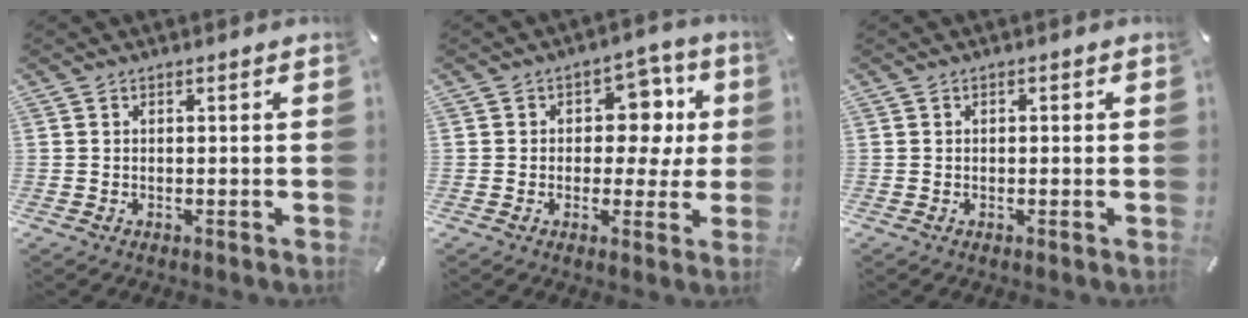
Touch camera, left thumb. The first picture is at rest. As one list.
[{"total": 10.2, "force": [2.1, 7.9, 6.2], "torque": [-0.069, -0.013, 0.034]}, {"total": 0.6, "force": [-0.1, 0.5, 0.3], "torque": [-0.006, 0.002, -0.003]}]